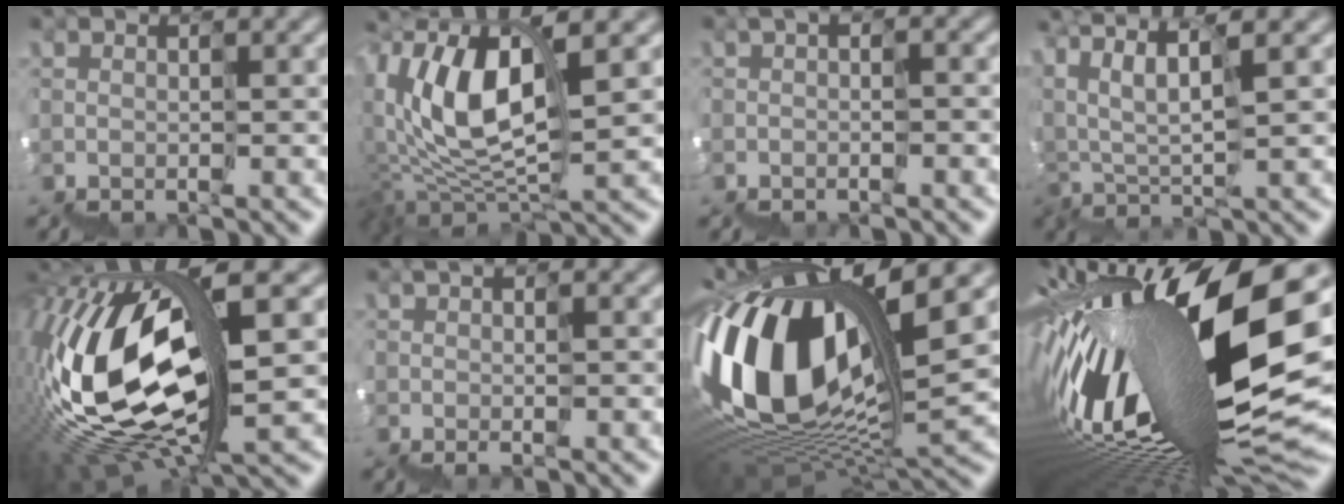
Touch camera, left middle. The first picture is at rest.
{"total": 8.7, "force": [4.8, 3.3, 6.5], "torque": [-0.159, 0.026, 0.086]}
{"total": 0.9, "force": [-0.7, 0.1, 0.5], "torque": [-0.006, 0.005, -0.003]}
{"total": 6.0, "force": [5.0, 0.9, 3.1], "torque": [-0.092, 0.031, 0.090]}
{"total": 12.4, "force": [1.7, 4.7, 11.4], "torque": [-0.250, 0.031, 0.030]}
{"total": 0.6, "force": [0.3, -0.1, 0.4], "torque": [-0.003, 0.007, 0.014]}
{"total": 13.3, "force": [4.9, 5.8, 10.9], "torque": [-0.256, 0.026, 0.085]}
{"total": 16.7, "force": [3.3, 5.6, 15.4], "torque": [-0.305, -0.012, 0.061]}